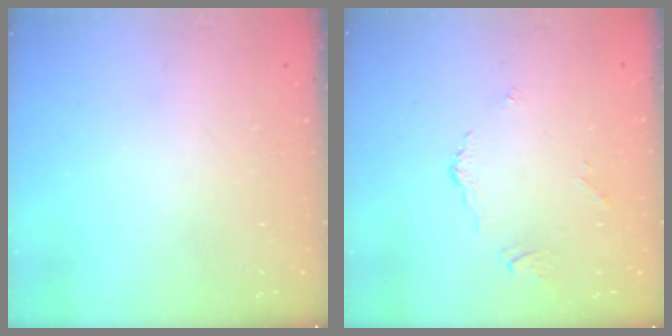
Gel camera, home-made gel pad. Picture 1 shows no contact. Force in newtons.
{"total": 3.1, "press": 3.0, "slide": 0.8}